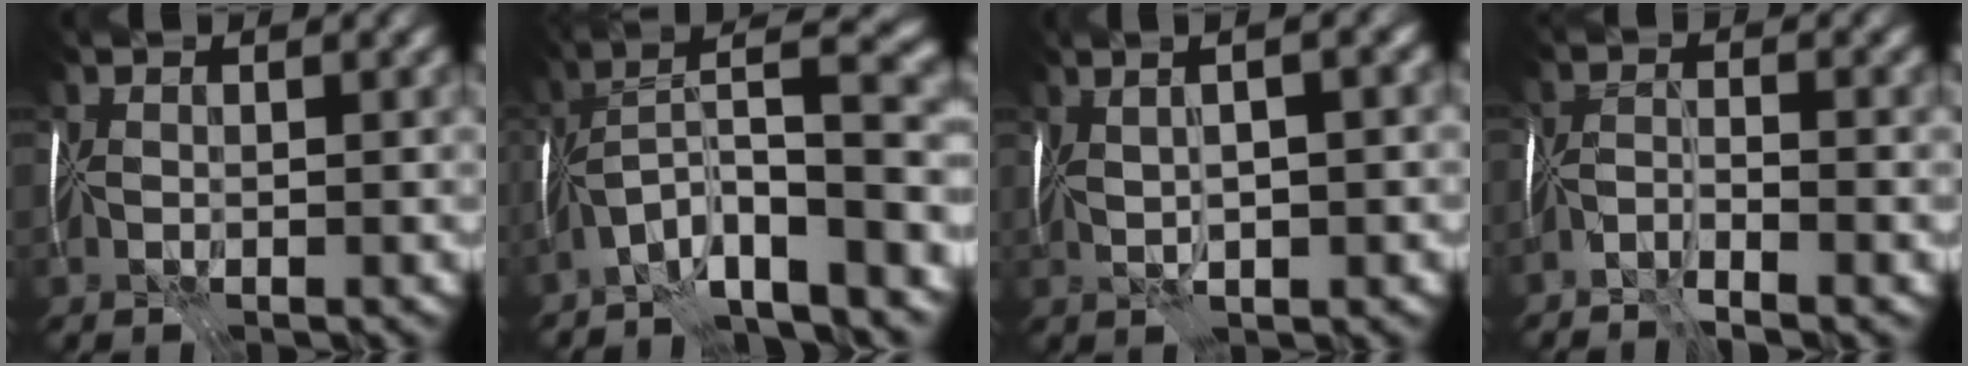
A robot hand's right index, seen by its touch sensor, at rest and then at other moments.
{"total": 8.9, "force": [-5.0, 1.0, 7.3], "torque": [-0.114, 0.016, -0.092]}
{"total": 5.3, "force": [1.7, 1.2, 4.9], "torque": [-0.063, 0.024, 0.016]}
{"total": 3.1, "force": [-2.9, -0.8, 0.9], "torque": [-0.021, -0.006, -0.055]}